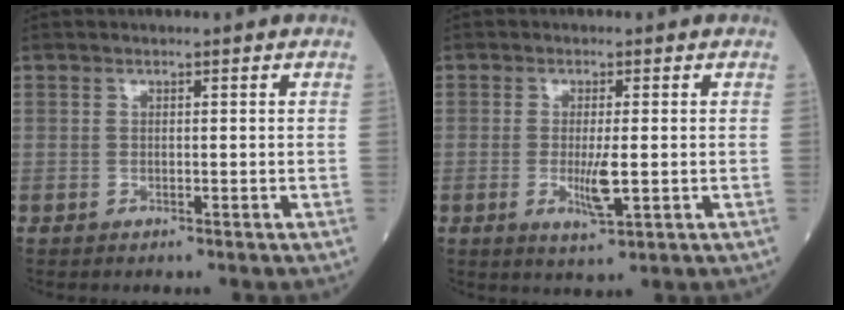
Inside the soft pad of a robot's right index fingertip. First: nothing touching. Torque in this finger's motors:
{"motor_torque": [0.76, -0.20, 0.41, 0.11]}